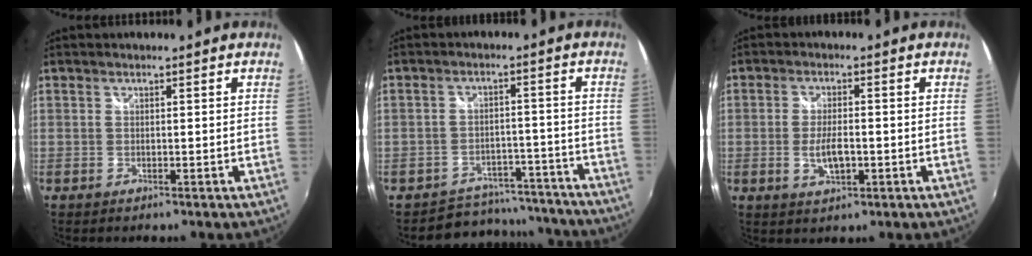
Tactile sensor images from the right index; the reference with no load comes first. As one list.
[{"total": 12.1, "force": [-10.6, 5.6, 0.6], "torque": [-0.012, 0.048, -0.130]}, {"total": 5.0, "force": [-1.2, 2.0, 4.4], "torque": [-0.089, -0.002, -0.018]}]